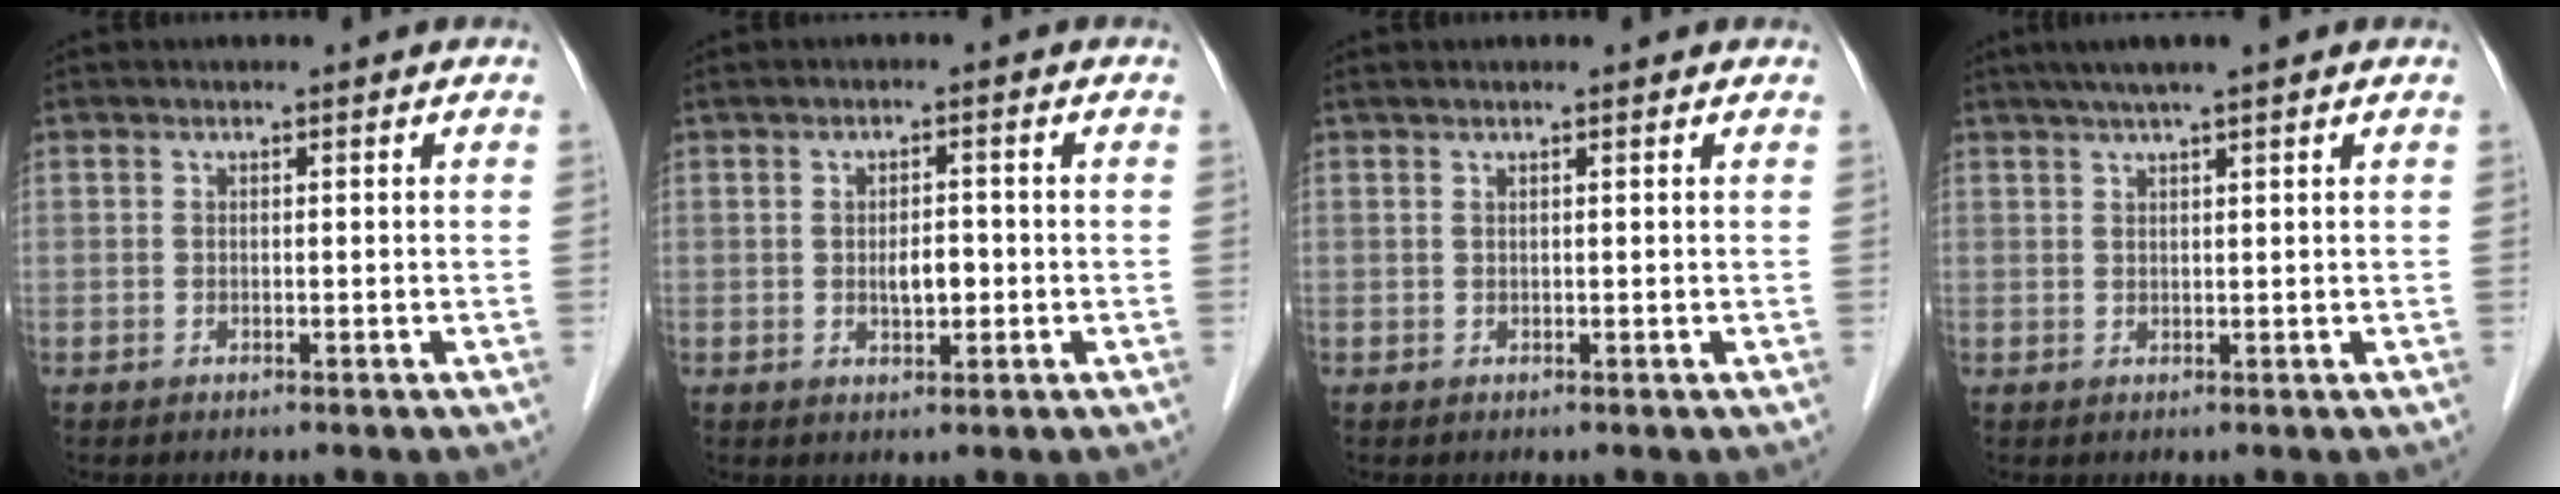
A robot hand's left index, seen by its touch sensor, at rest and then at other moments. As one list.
[{"total": 3.1, "force": [-0.4, 1.2, 2.8], "torque": [-0.049, 0.001, -0.004]}, {"total": 1.1, "force": [0.9, 0.0, 0.7], "torque": [-0.018, 0.020, 0.017]}, {"total": 5.4, "force": [4.0, -0.1, 3.7], "torque": [-0.062, 0.029, 0.067]}]